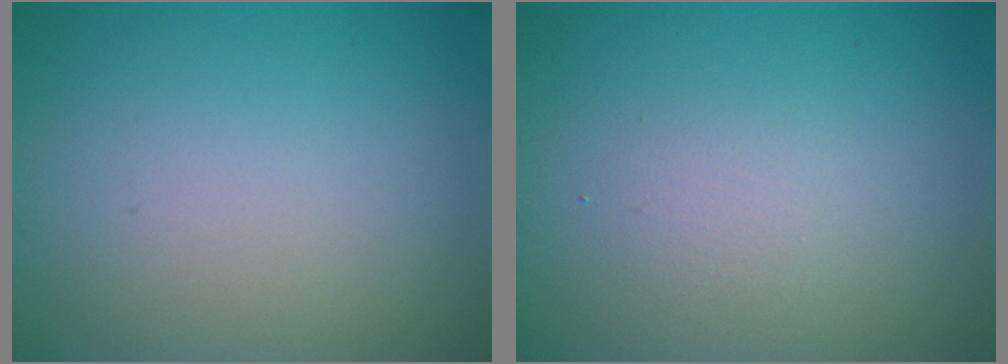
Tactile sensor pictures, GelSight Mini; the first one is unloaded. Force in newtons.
{"total": 1.4, "press": 1.4, "slide": 0.1}